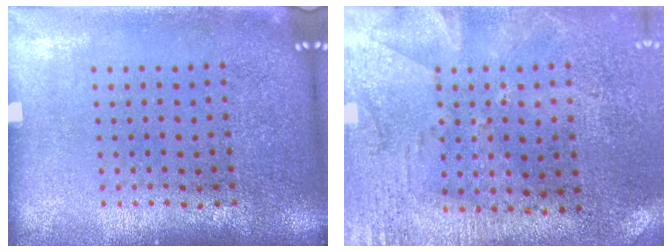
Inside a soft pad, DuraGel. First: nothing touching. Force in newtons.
{"total": 2.8, "press": 2.2, "slide": 1.6}